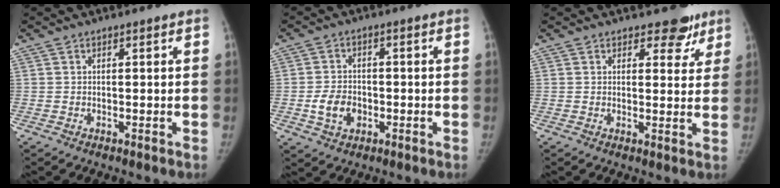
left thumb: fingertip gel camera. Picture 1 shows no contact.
{"total": 5.7, "force": [-1.7, 4.4, 3.3], "torque": [-0.047, 0.010, -0.028]}
{"total": 4.9, "force": [3.5, 2.9, 2.0], "torque": [0.015, -0.017, 0.042]}